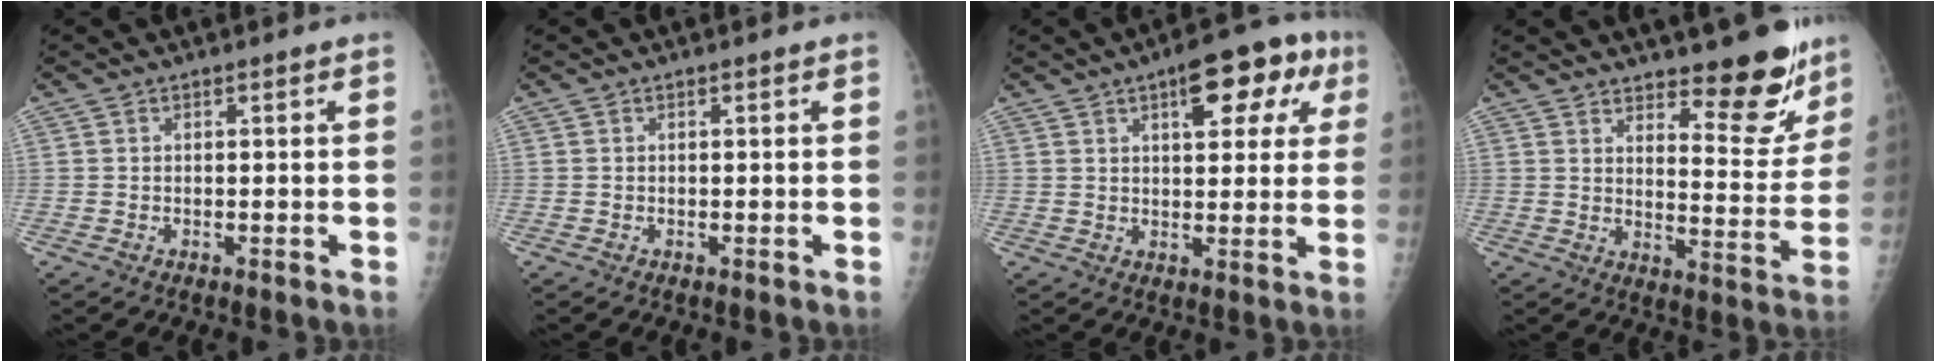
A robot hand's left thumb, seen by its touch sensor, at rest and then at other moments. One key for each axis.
{"total": 0.0}
{"total": 12.4, "fx": 5.6, "fy": 5.5, "fz": 9.6, "tx": -0.084, "ty": 0.007, "tz": 0.066}
{"total": 12.5, "fx": 9.5, "fy": 4.1, "fz": 7.1, "tx": -0.045, "ty": -0.076, "tz": 0.140}